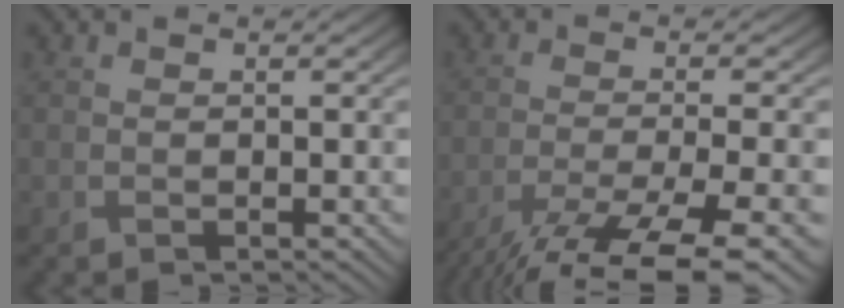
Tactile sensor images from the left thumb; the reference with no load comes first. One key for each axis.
{"total": 12.8, "fx": -9.3, "fy": 2.5, "fz": 8.4, "tx": -0.147, "ty": -0.025, "tz": -0.140}